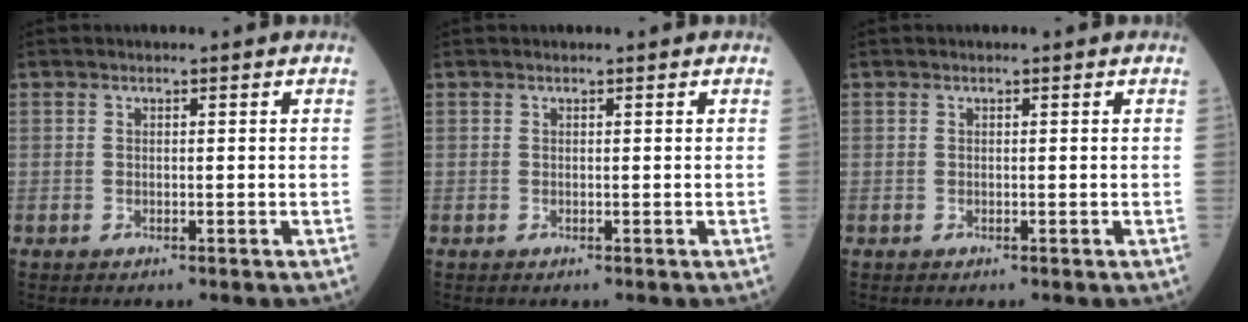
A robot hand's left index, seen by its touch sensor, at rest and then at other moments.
{"total": 0.0}
{"total": 0.0}